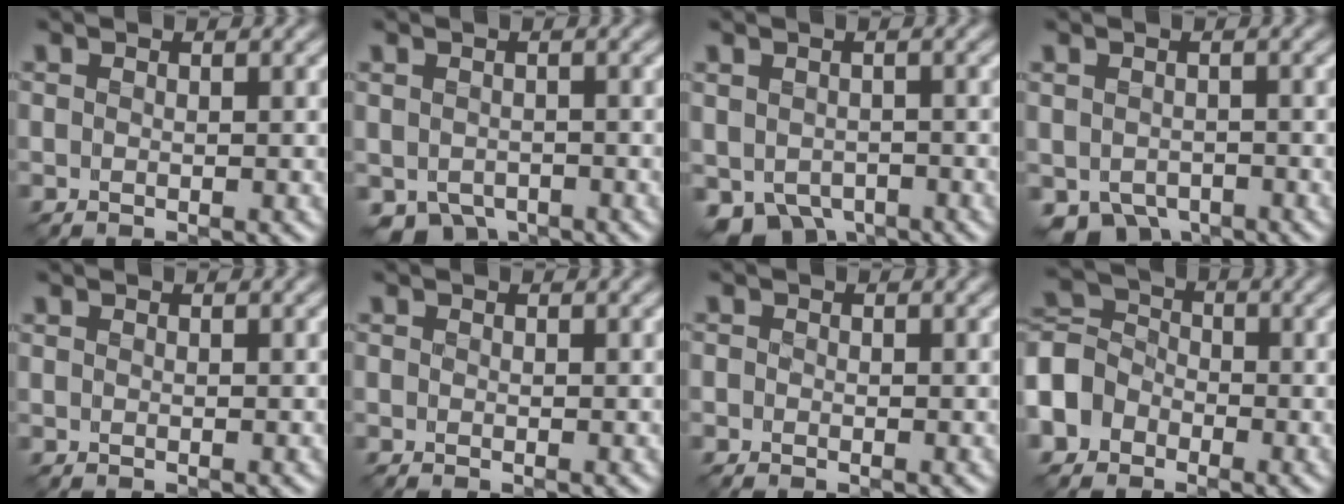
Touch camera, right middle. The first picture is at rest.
{"total": 3.3, "force": [-2.0, 2.2, 1.5], "torque": [-0.028, -0.013, -0.033]}
{"total": 4.5, "force": [-2.4, 3.2, 2.2], "torque": [-0.042, -0.021, -0.035]}
{"total": 3.9, "force": [-2.3, 2.6, 1.8], "torque": [-0.032, -0.017, -0.037]}
{"total": 0.0}
{"total": 0.0}
{"total": 0.6, "force": [-0.4, 0.4, 0.0], "torque": [0.003, -0.003, -0.012]}
{"total": 6.2, "force": [-2.8, 4.9, 2.5], "torque": [-0.059, 0.005, -0.070]}